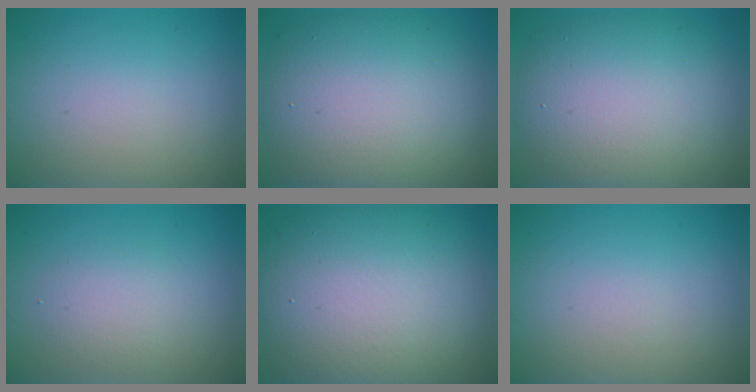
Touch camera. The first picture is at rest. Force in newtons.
{"total": 10.8, "press": 10.8, "slide": 0.9}
{"total": 10.5, "press": 10.5, "slide": 0.5}
{"total": 2.2, "press": 2.2, "slide": 0.1}
{"total": 13.5, "press": 13.5, "slide": 1.3}
{"total": 0.0}